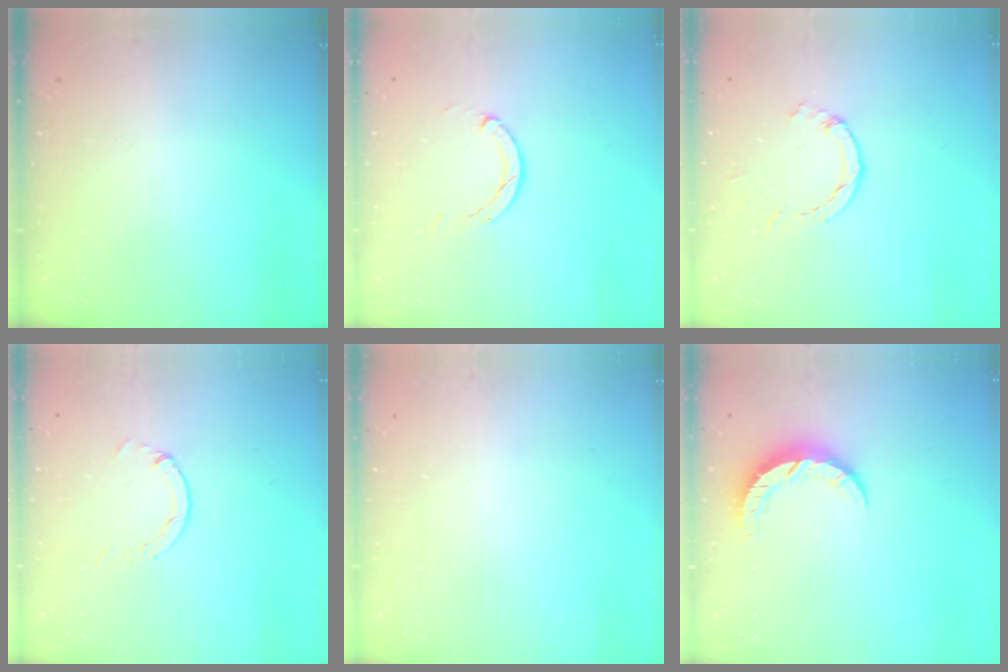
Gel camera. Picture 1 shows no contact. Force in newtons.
{"total": 2.3, "press": 2.3, "slide": 0.4}
{"total": 1.4, "press": 1.4, "slide": 0.2}
{"total": 0.6, "press": 0.6, "slide": 0.2}
{"total": 0.0}
{"total": 8.7, "press": 8.6, "slide": 0.9}